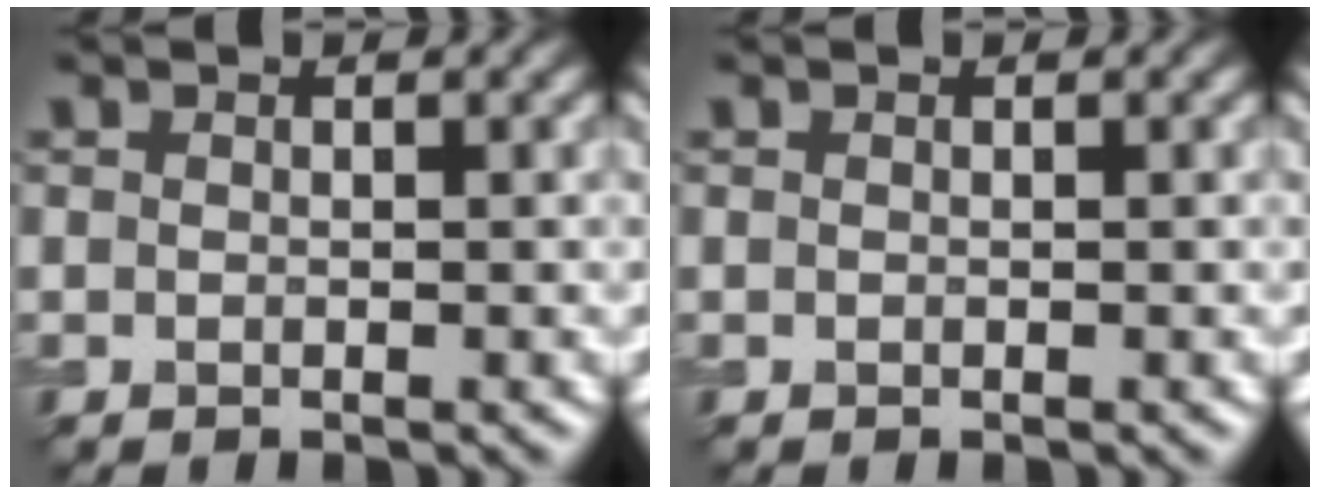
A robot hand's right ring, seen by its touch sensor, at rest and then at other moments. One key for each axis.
{"total": 0.0}